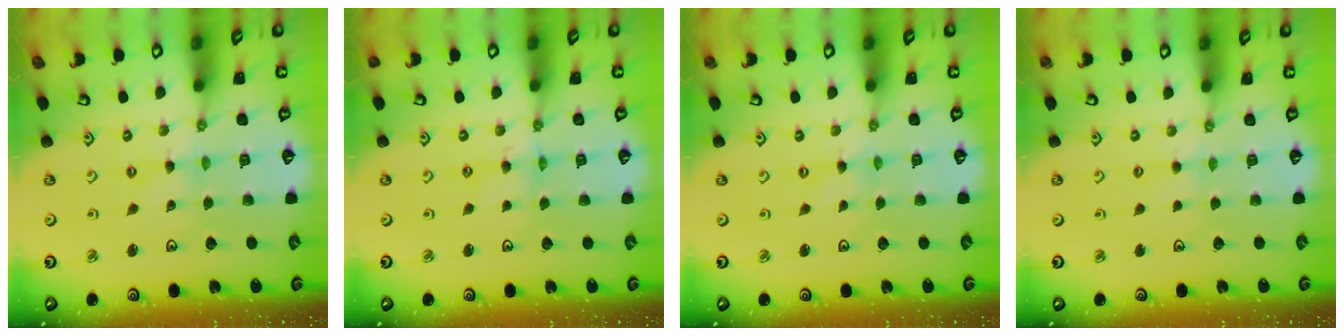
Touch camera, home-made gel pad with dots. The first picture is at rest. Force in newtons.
{"total": 1.2, "press": 1.2, "slide": 0.3}
{"total": 0.0}
{"total": 2.4, "press": 2.4, "slide": 0.4}